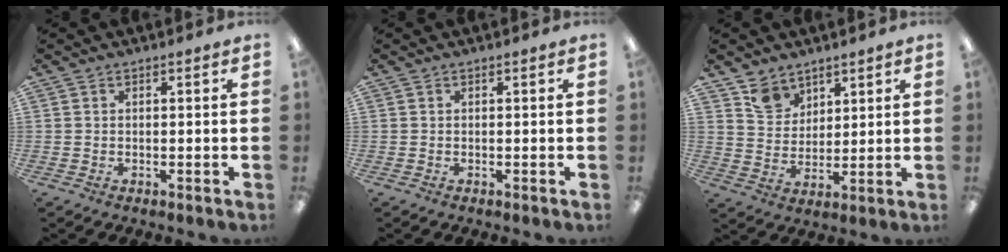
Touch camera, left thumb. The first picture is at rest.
{"total": 0.0}
{"total": 7.8, "force": [5.5, 5.4, 1.1], "torque": [-0.020, -0.031, 0.104]}